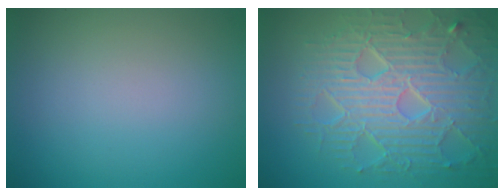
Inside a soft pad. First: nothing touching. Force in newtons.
{"total": 9.2, "press": 6.5, "slide": 6.5}